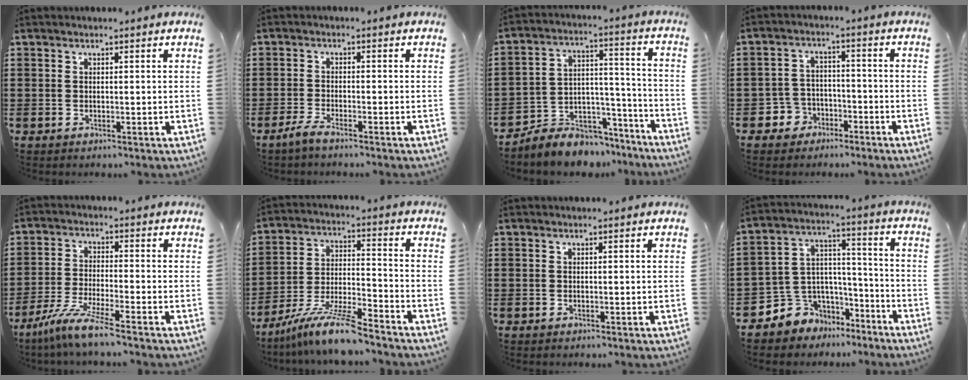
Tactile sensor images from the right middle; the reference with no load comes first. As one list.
[{"total": 2.2, "force": [-1.7, 0.1, 1.4], "torque": [-0.038, -0.002, -0.038]}, {"total": 6.8, "force": [-6.3, 2.5, 0.3], "torque": [-0.008, 0.016, -0.123]}, {"total": 4.1, "force": [-2.8, 3.0, 0.3], "torque": [-0.026, 0.006, -0.061]}, {"total": 6.8, "force": [-5.5, -0.3, 4.1], "torque": [-0.099, -0.023, -0.110]}, {"total": 10.4, "force": [-8.9, 0.6, 5.3], "torque": [-0.103, 0.010, -0.173]}, {"total": 0.0}, {"total": 6.0, "force": [-3.8, 4.6, -1.1], "torque": [-0.011, 0.001, -0.075]}]